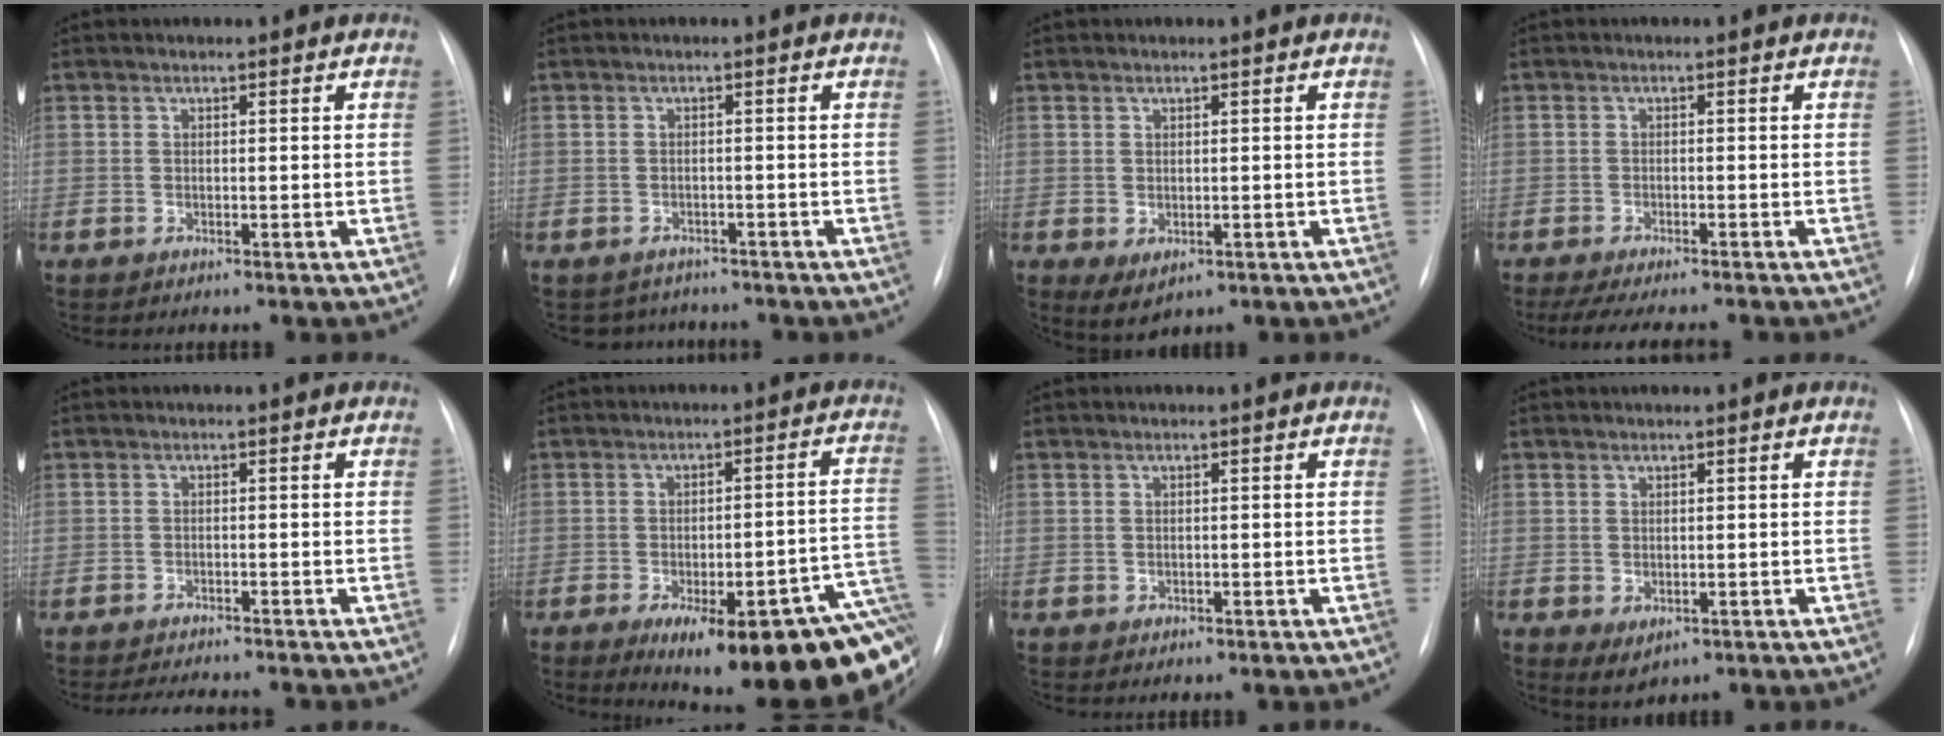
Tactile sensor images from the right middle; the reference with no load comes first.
{"total": 3.8, "force": [-3.4, 1.8, -0.3], "torque": [0.004, 0.007, -0.047]}
{"total": 2.9, "force": [-0.8, 1.9, 2.2], "torque": [-0.034, -0.008, 0.004]}
{"total": 9.9, "force": [-8.5, 1.6, 4.8], "torque": [-0.065, -0.011, -0.120]}
{"total": 5.1, "force": [-4.8, 0.5, 1.7], "torque": [-0.023, -0.009, -0.069]}
{"total": 23.4, "force": [-13.7, 5.9, 18.0], "torque": [-0.123, 0.013, -0.159]}
{"total": 0.8, "force": [-0.2, 0.7, 0.4], "torque": [-0.010, 0.001, 0.002]}
{"total": 2.6, "force": [-0.6, 1.7, 1.8], "torque": [-0.027, -0.006, 0.004]}